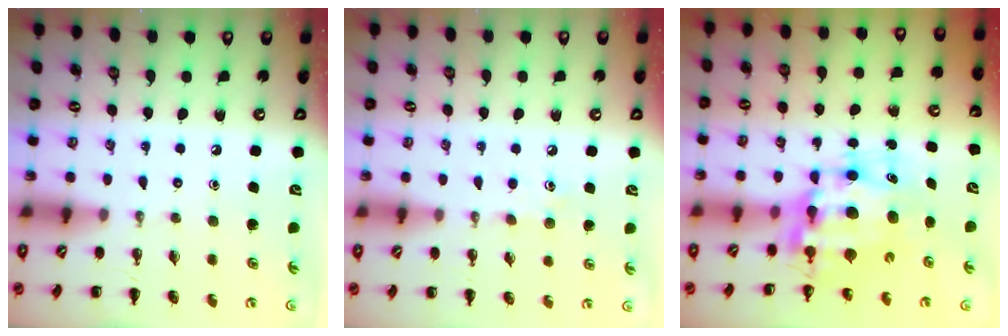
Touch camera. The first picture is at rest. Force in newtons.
{"total": 5.5, "press": 5.3, "slide": 1.5}
{"total": 9.0, "press": 8.6, "slide": 2.6}